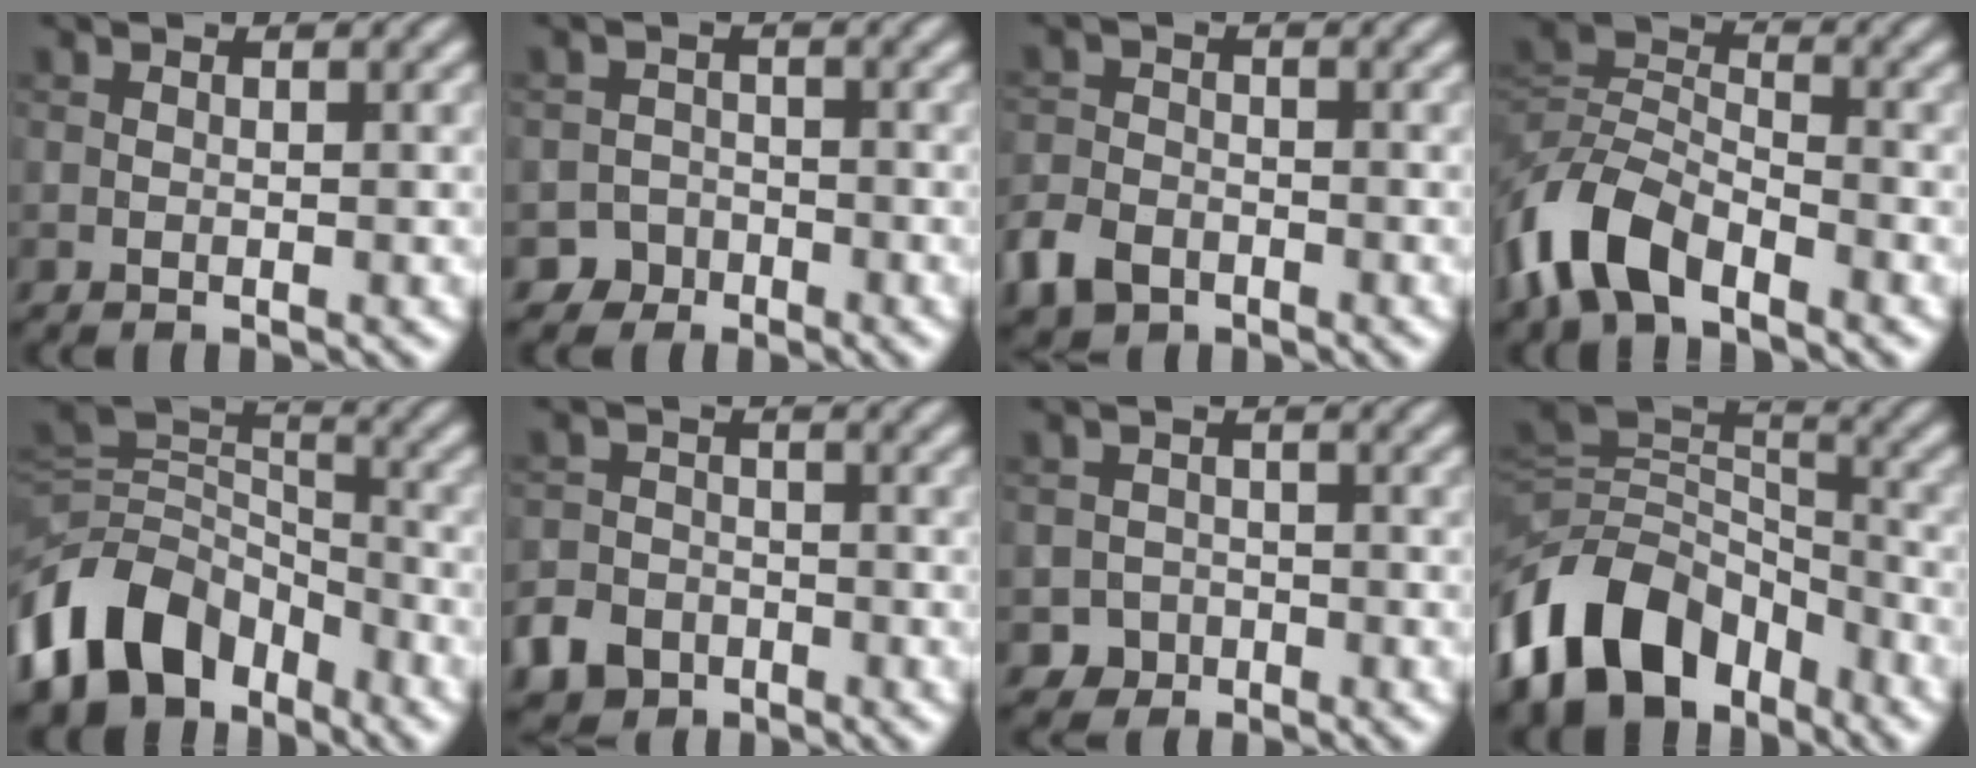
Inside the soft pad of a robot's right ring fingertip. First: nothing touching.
{"total": 2.6, "force": [-1.9, 1.8, -0.2], "torque": [0.023, 0.006, -0.033]}
{"total": 3.8, "force": [-2.4, 2.5, 1.5], "torque": [-0.036, -0.004, -0.054]}
{"total": 6.7, "force": [-4.3, 3.4, 3.8], "torque": [-0.074, 0.002, -0.099]}
{"total": 10.7, "force": [-5.8, 7.1, 5.5], "torque": [-0.104, 0.006, -0.128]}
{"total": 4.4, "force": [-2.8, 3.2, 1.3], "torque": [-0.022, -0.005, -0.059]}
{"total": 2.3, "force": [-1.4, 1.8, 0.0], "torque": [0.019, 0.006, -0.024]}
{"total": 11.8, "force": [-6.4, 7.6, 6.4], "torque": [-0.120, 0.011, -0.132]}